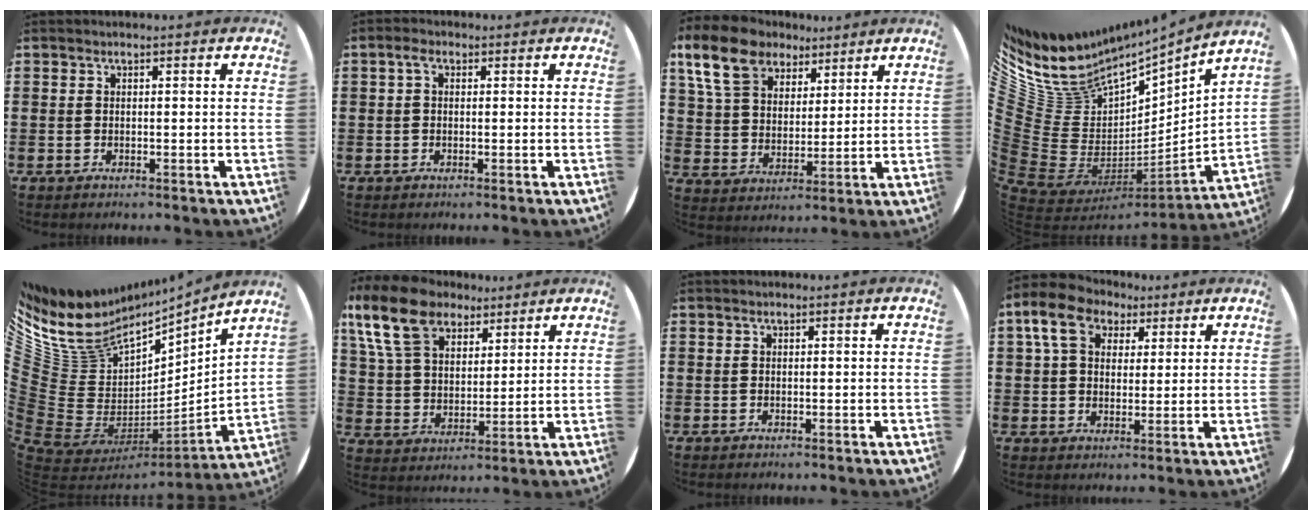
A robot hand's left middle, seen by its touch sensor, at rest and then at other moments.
{"total": 1.4, "force": [0.4, 0.8, 1.0], "torque": [-0.014, 0.006, 0.004]}
{"total": 10.7, "force": [7.9, 6.0, 4.2], "torque": [-0.110, -0.007, 0.150]}
{"total": 9.9, "force": [6.0, 7.7, 2.0], "torque": [-0.110, -0.070, 0.116]}
{"total": 10.9, "force": [5.8, 8.7, 2.9], "torque": [-0.130, -0.065, 0.110]}
{"total": 12.0, "force": [8.6, 6.1, 5.8], "torque": [-0.145, -0.004, 0.165]}
{"total": 0.0}
{"total": 7.7, "force": [4.6, 5.3, 3.1], "torque": [-0.078, 0.011, 0.085]}